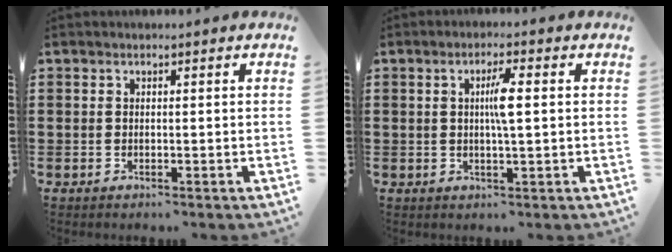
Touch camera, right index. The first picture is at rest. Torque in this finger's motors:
{"motor_torque": [0.50, -0.11, 0.16, 0.07]}